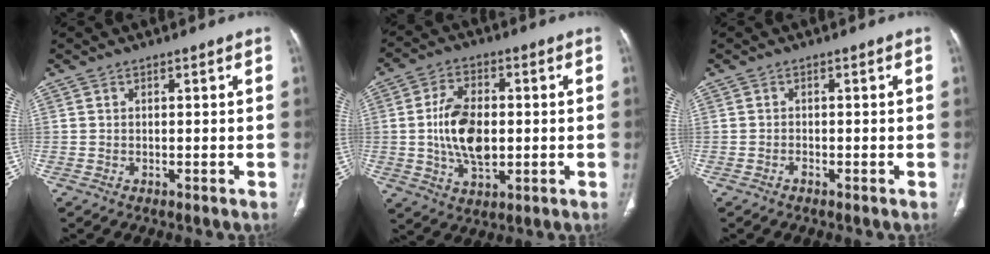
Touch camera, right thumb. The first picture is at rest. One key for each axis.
{"total": 11.7, "fx": -0.2, "fy": 6.9, "fz": 9.5, "tx": -0.163, "ty": 0.002, "tz": -0.001}
{"total": 0.7, "fx": -0.6, "fy": 0.3, "fz": 0.3, "tx": -0.006, "ty": 0.003, "tz": -0.011}